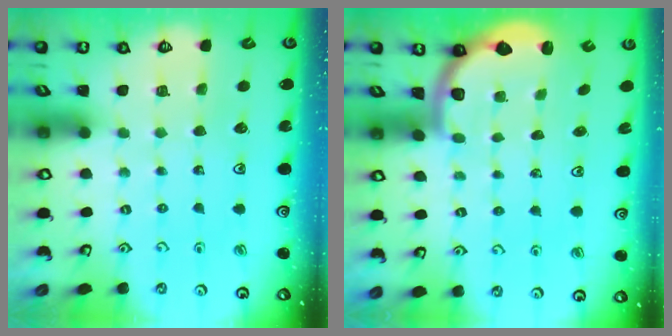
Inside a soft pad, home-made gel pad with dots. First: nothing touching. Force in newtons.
{"total": 2.1, "press": 2.0, "slide": 0.7}